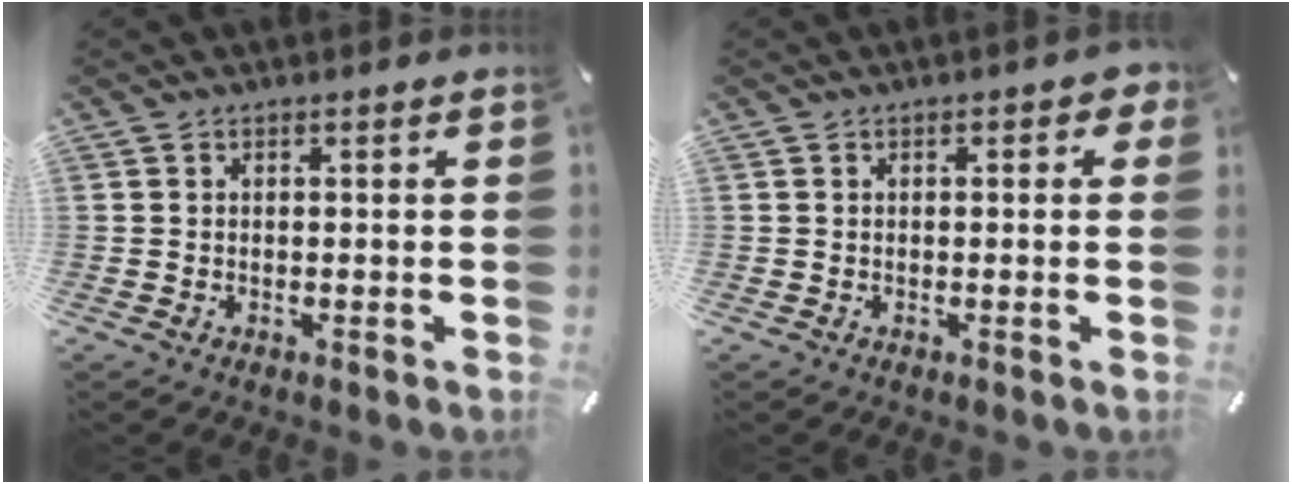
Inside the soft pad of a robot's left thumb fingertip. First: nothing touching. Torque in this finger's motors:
{"motor_torque": [0.04, -0.03, 0.13, 0.13, 0.00]}